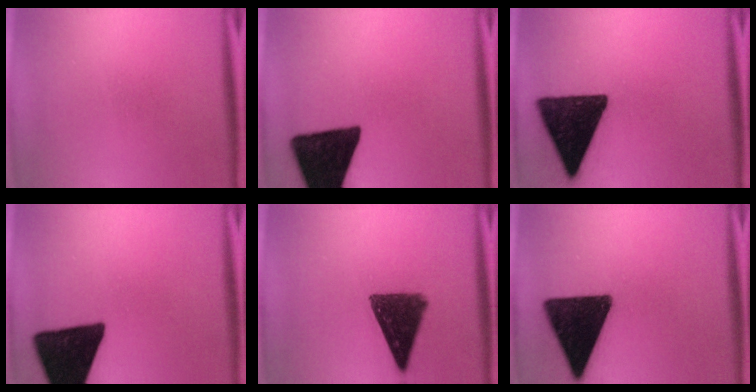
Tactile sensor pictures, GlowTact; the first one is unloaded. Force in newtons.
{"total": 18.7}
{"total": 17.0}
{"total": 18.8}
{"total": 12.4}
{"total": 17.5}